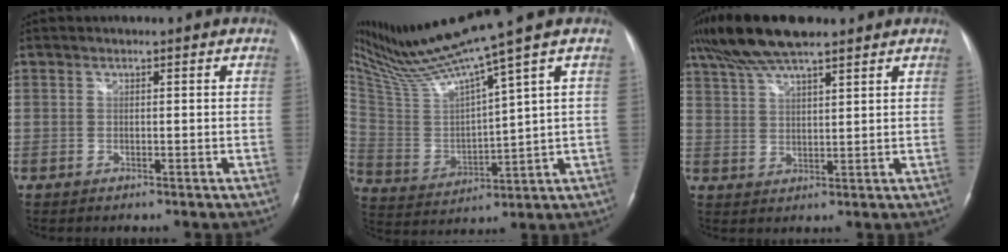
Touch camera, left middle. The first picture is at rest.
{"total": 15.6, "force": [12.3, -2.1, 9.3], "torque": [-0.174, -0.002, 0.233]}
{"total": 10.8, "force": [8.4, 2.1, 6.5], "torque": [-0.128, 0.025, 0.150]}